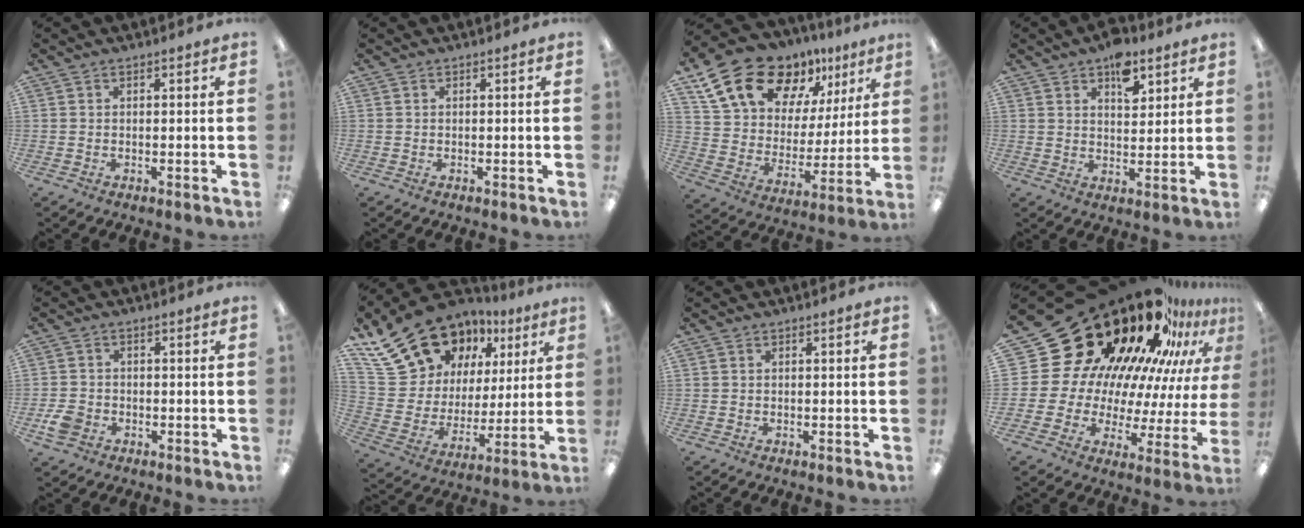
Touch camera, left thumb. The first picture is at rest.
{"total": 0.0}
{"total": 19.2, "force": [13.7, 10.3, 8.7], "torque": [-0.167, -0.080, 0.252]}
{"total": 8.3, "force": [5.1, 4.6, 4.6], "torque": [-0.048, -0.023, 0.084]}
{"total": 4.4, "force": [-1.9, 3.5, 2.1], "torque": [-0.035, 0.004, -0.035]}
{"total": 20.4, "force": [13.8, 12.9, 7.6], "torque": [-0.152, -0.075, 0.270]}
{"total": 0.0}
{"total": 31.1, "force": [21.1, 17.3, 15.0], "torque": [-0.194, -0.204, 0.423]}